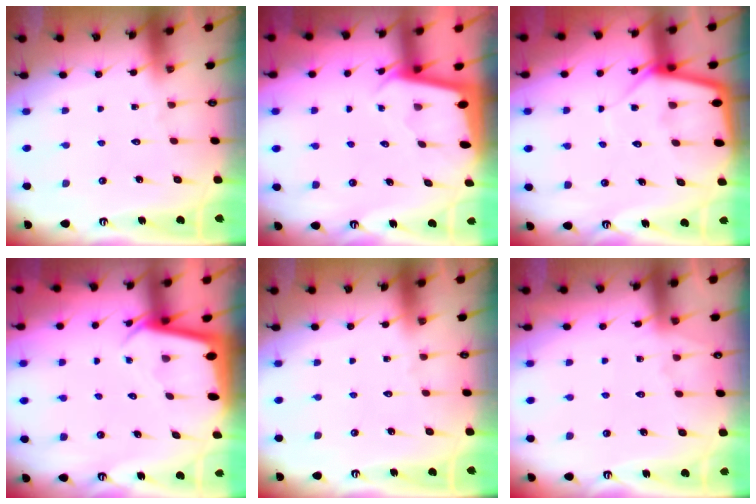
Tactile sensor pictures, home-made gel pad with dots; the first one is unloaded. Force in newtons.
{"total": 1.9, "press": 1.9, "slide": 0.1}
{"total": 6.6, "press": 6.6, "slide": 0.5}
{"total": 2.2, "press": 2.2, "slide": 0.1}
{"total": 0.0}
{"total": 4.0, "press": 3.9, "slide": 0.6}